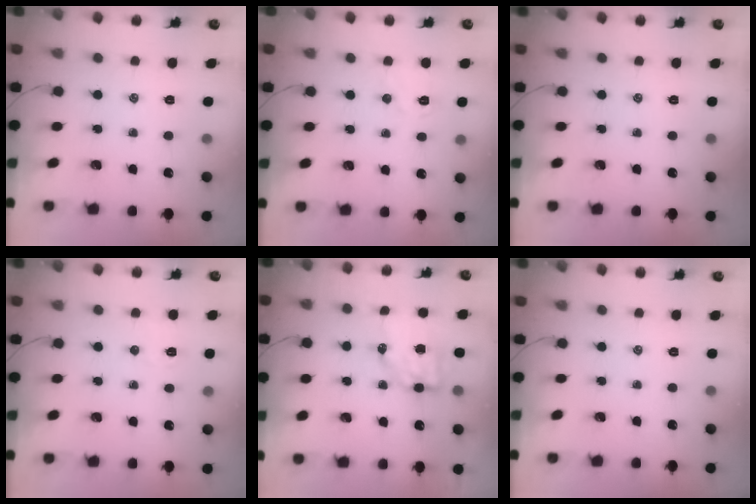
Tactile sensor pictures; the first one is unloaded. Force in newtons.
{"total": 6.4, "press": 6.2, "slide": 1.4}
{"total": 0.0}
{"total": 5.0, "press": 4.9, "slide": 0.8}
{"total": 7.8, "press": 7.8, "slide": 1.1}
{"total": 0.0}